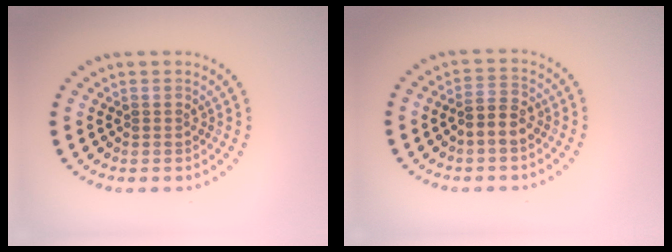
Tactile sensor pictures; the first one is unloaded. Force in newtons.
{"total": 2.4, "press": 2.4, "slide": 0.7}